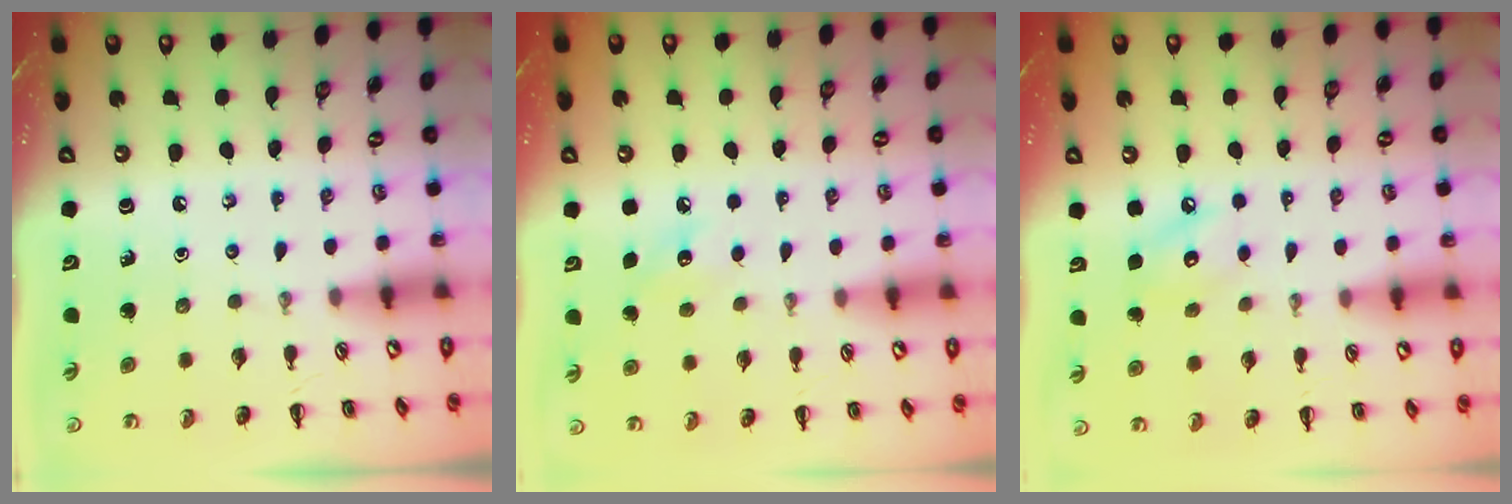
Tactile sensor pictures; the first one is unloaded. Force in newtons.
{"total": 6.2, "press": 6.0, "slide": 1.6}
{"total": 7.2, "press": 7.2, "slide": 0.6}